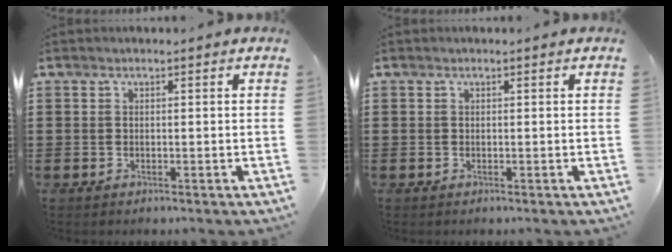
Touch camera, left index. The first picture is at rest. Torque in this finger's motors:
{"motor_torque": [-0.01, -0.01, 0.00, 0.00]}